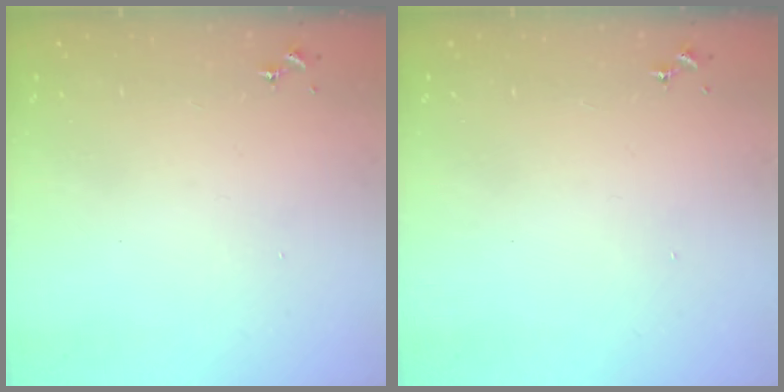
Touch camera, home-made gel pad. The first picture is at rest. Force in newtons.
{"total": 0.0}